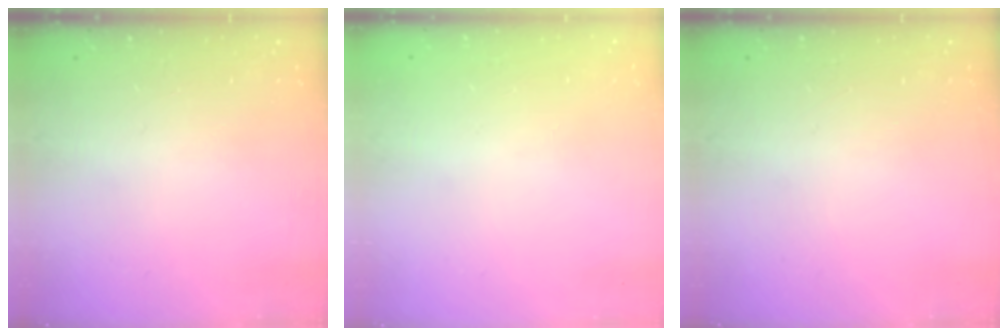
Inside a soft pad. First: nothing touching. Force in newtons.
{"total": 0.0}
{"total": 0.0}